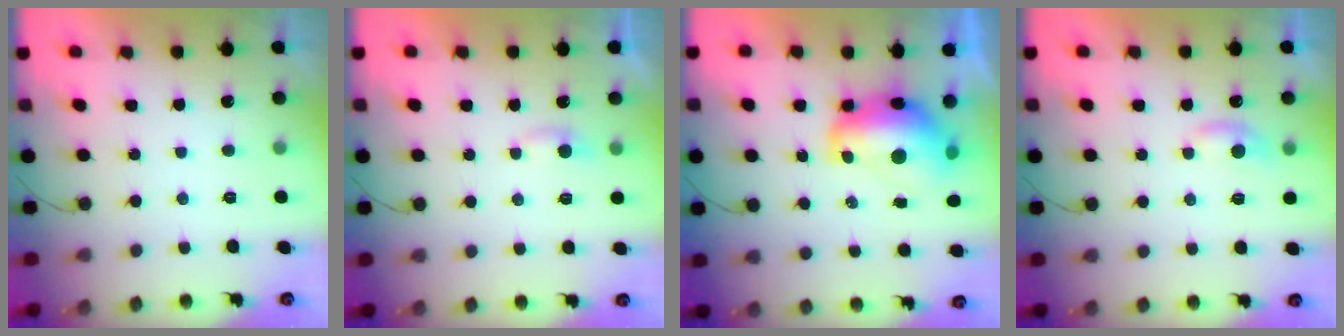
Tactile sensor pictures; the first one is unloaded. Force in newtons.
{"total": 2.4, "press": 2.4, "slide": 0.3}
{"total": 12.2, "press": 12.1, "slide": 1.6}
{"total": 5.6, "press": 5.5, "slide": 0.6}